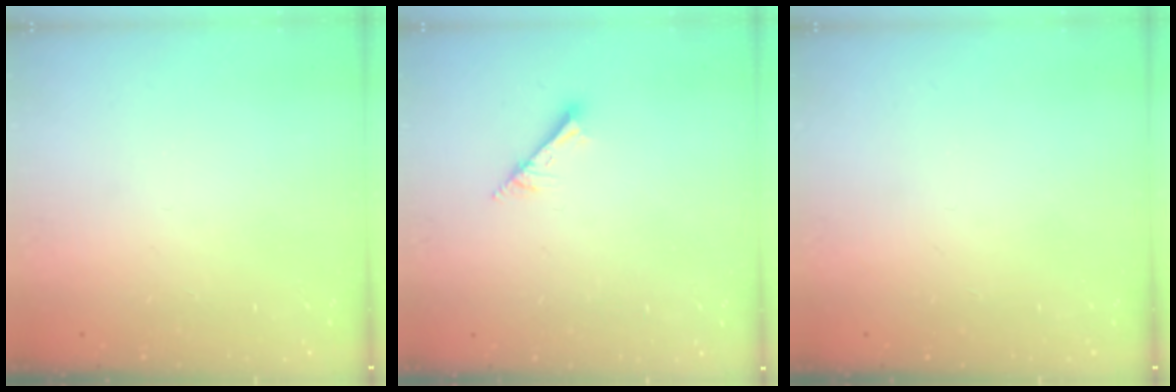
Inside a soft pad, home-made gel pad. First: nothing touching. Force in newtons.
{"total": 2.0, "press": 2.0, "slide": 0.1}
{"total": 0.0}